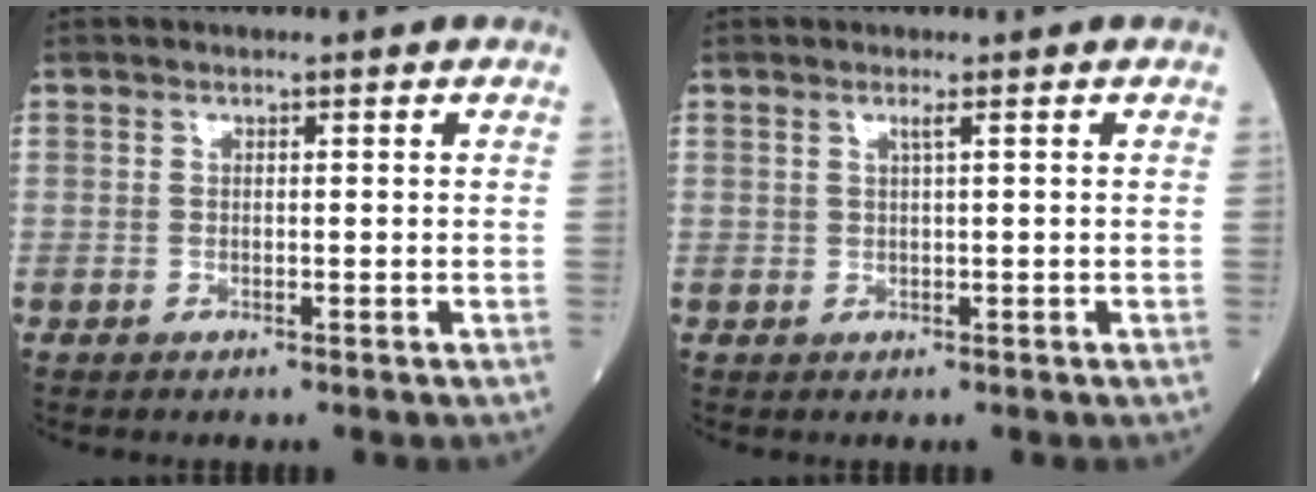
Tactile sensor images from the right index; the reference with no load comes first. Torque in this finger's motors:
{"motor_torque": [0.18, 0.04, 0.10, 0.03]}